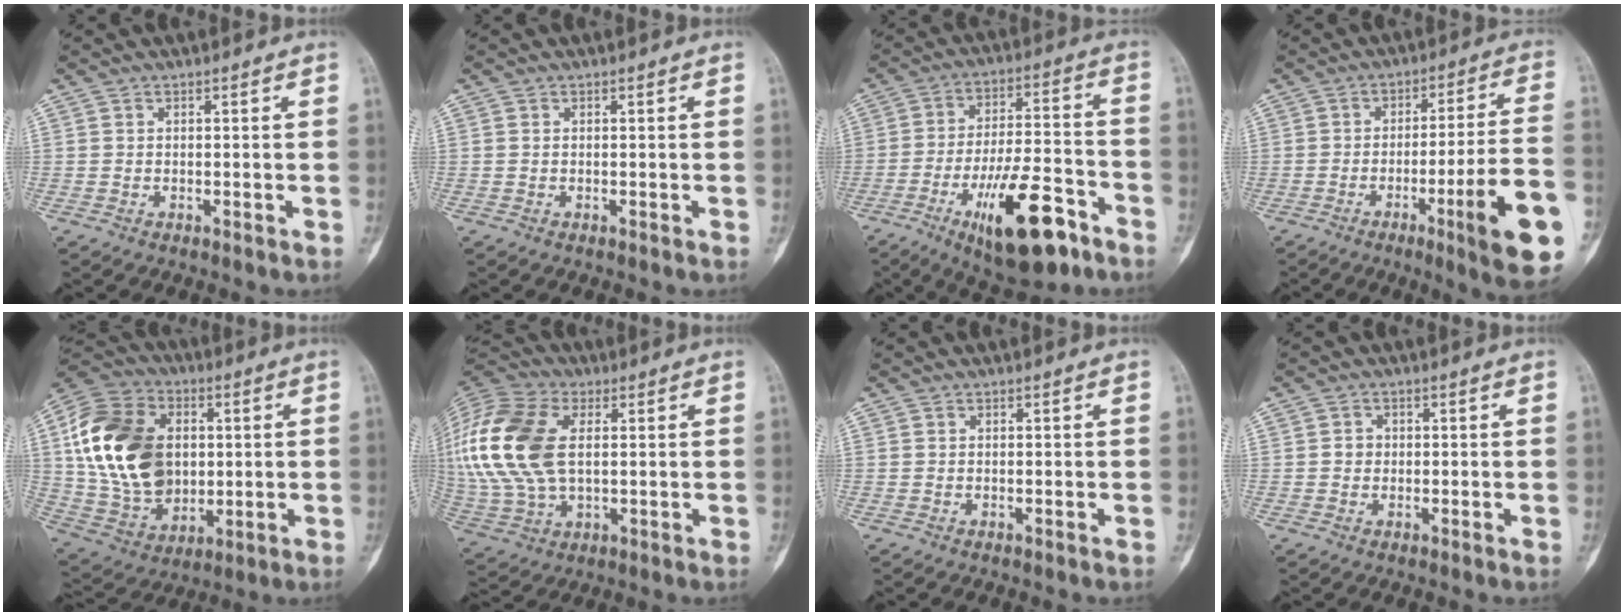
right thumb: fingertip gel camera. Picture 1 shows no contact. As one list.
[{"total": 0.0}, {"total": 18.2, "force": [-9.5, 6.4, 14.2], "torque": [-0.225, 0.056, -0.143]}, {"total": 17.2, "force": [-6.6, 1.3, 15.8], "torque": [-0.202, 0.014, -0.091]}, {"total": 23.5, "force": [2.7, 17.0, 15.9], "torque": [-0.296, 0.004, 0.061]}, {"total": 23.5, "force": [4.0, 14.3, 18.2], "torque": [-0.437, 0.009, 0.074]}, {"total": 0.0}, {"total": 1.4, "force": [0.0, 1.3, 0.5], "torque": [-0.001, 0.004, -0.001]}]